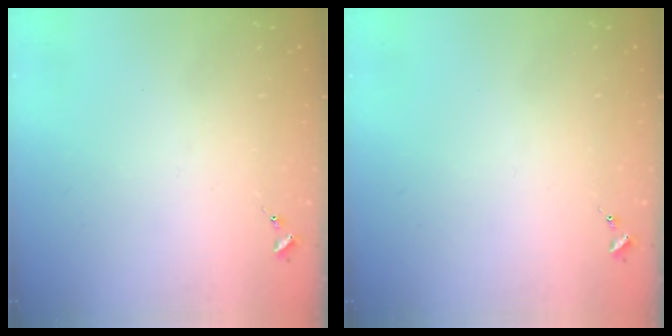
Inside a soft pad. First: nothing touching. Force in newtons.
{"total": 0.0}